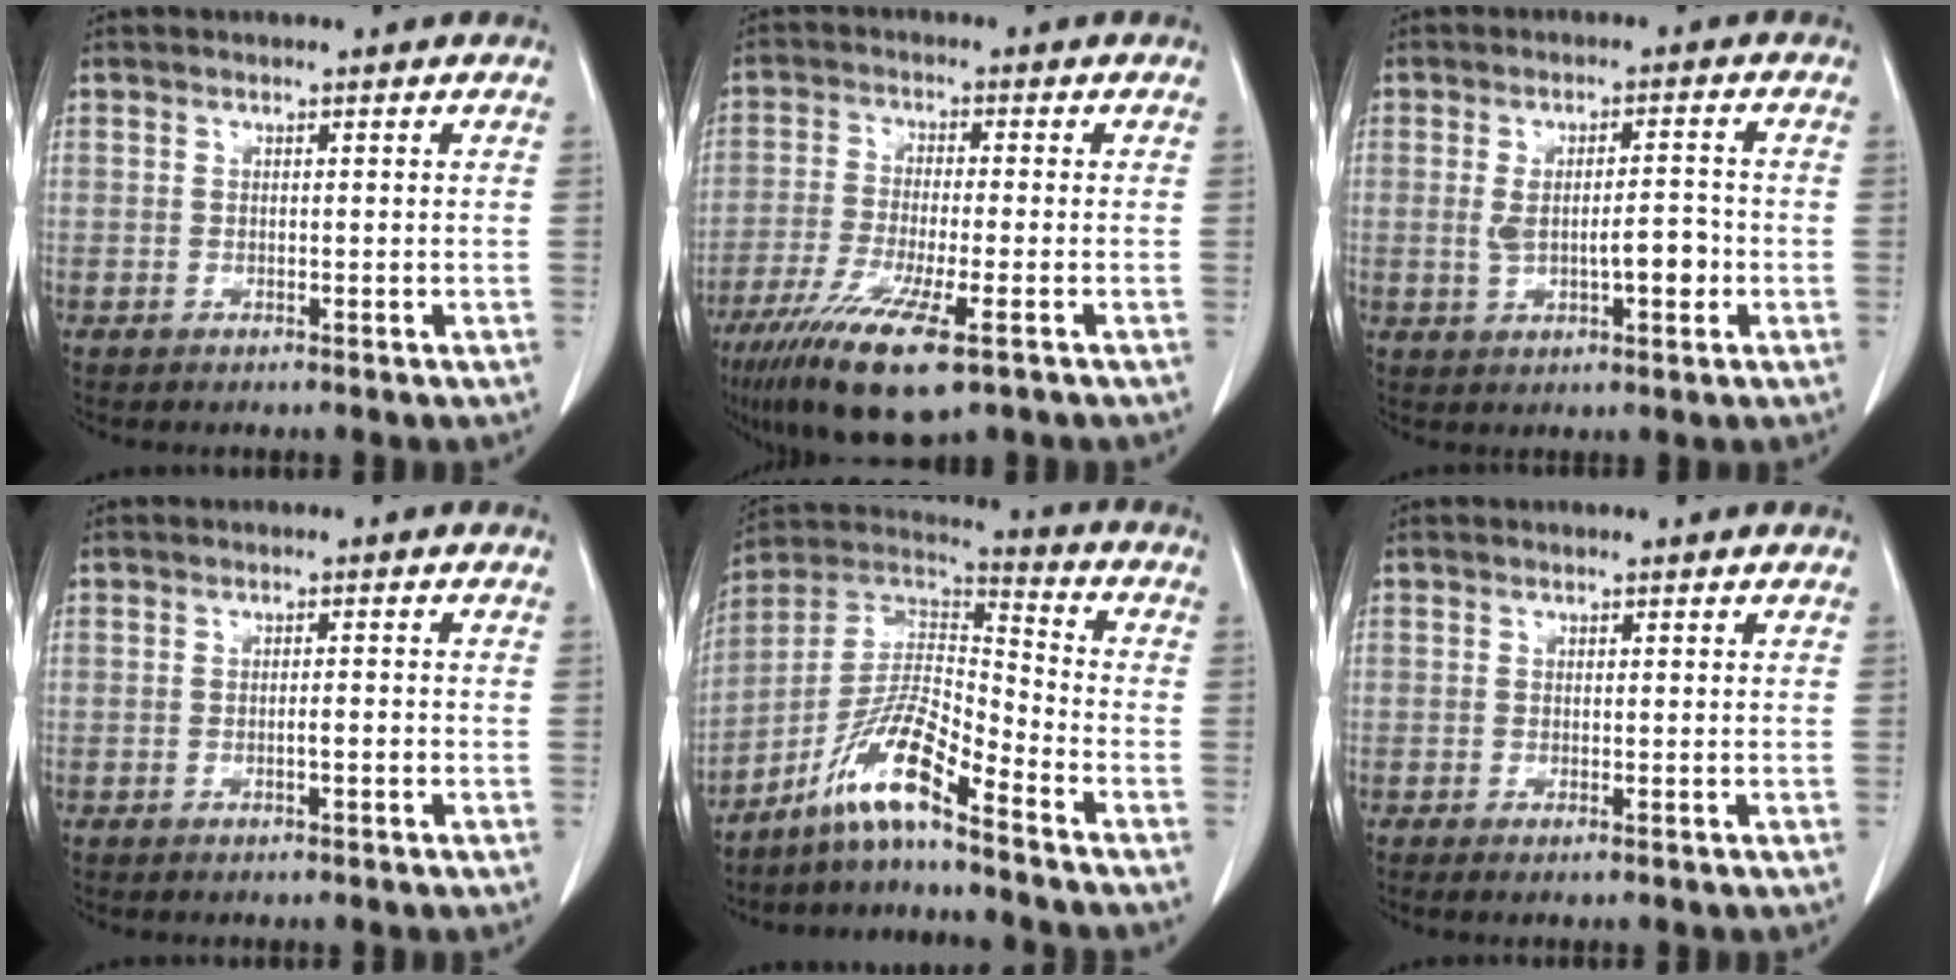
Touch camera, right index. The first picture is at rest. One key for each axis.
{"total": 12.6, "fx": -7.2, "fy": 1.8, "fz": 10.2, "tx": -0.191, "ty": -0.037, "tz": -0.123}
{"total": 6.3, "fx": -0.8, "fy": 1.9, "fz": 5.9, "tx": -0.101, "ty": 0.008, "tz": -0.006}
{"total": 1.4, "fx": -0.6, "fy": 0.1, "fz": 1.3, "tx": -0.023, "ty": 0.001, "tz": -0.010}
{"total": 10.7, "fx": -7.6, "fy": 0.7, "fz": 7.5, "tx": -0.149, "ty": 0.017, "tz": -0.146}
{"total": 0.7, "fx": -0.4, "fy": 0.1, "fz": 0.5, "tx": -0.011, "ty": -0.002, "tz": -0.008}